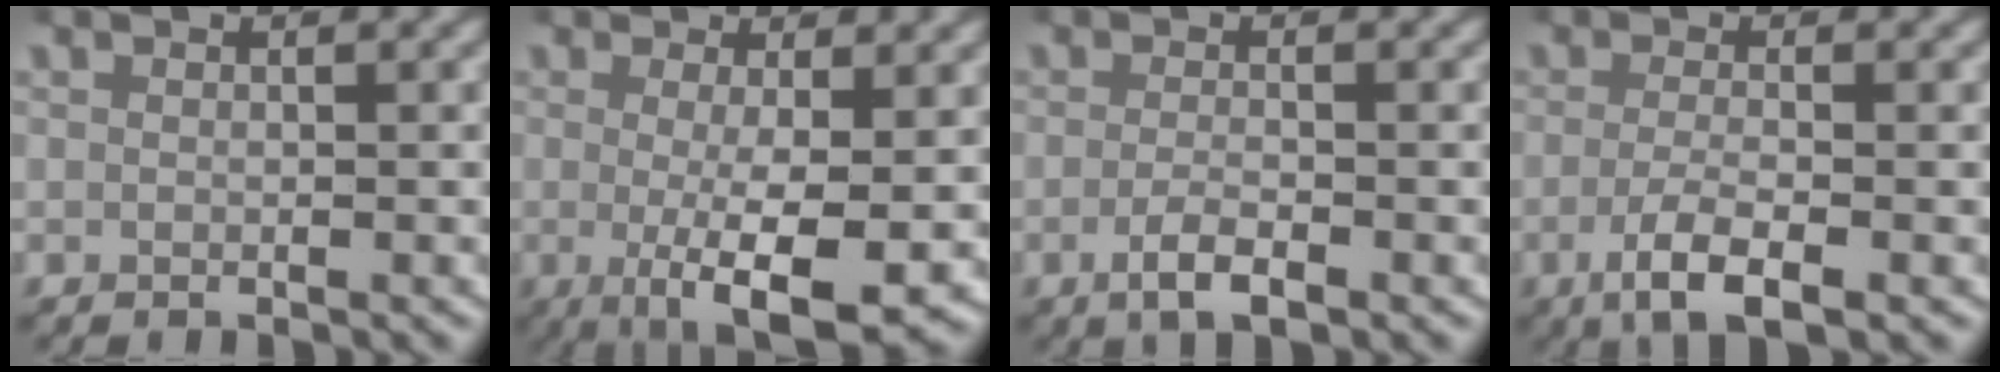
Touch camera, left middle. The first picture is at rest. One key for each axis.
{"total": 6.1, "fx": -1.7, "fy": 1.7, "fz": 5.6, "tx": -0.095, "ty": -0.027, "tz": -0.009}
{"total": 2.4, "fx": -1.2, "fy": 0.8, "fz": 1.9, "tx": -0.041, "ty": -0.011, "tz": -0.017}
{"total": 4.1, "fx": -2.0, "fy": 1.3, "fz": 3.4, "tx": -0.066, "ty": -0.020, "tz": -0.024}